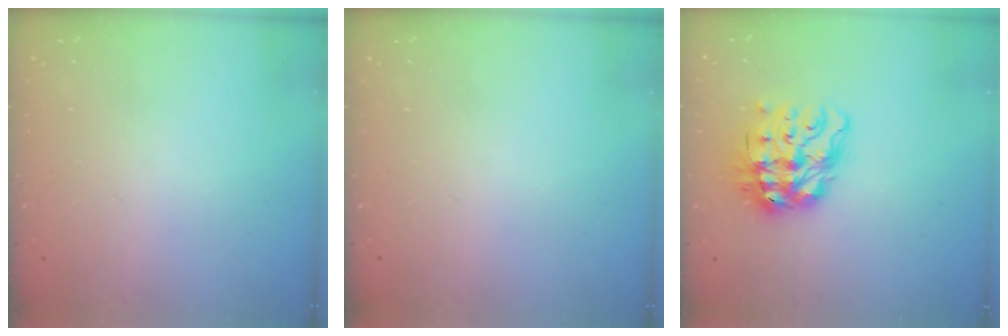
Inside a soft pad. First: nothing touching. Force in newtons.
{"total": 0.0}
{"total": 13.5, "press": 13.4, "slide": 1.7}